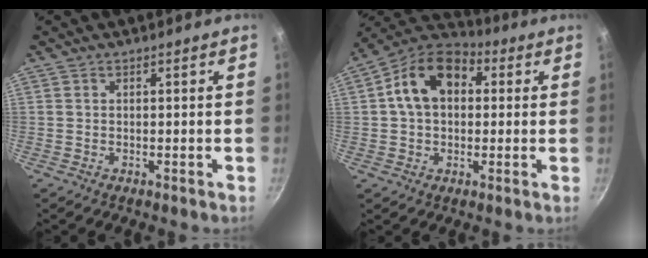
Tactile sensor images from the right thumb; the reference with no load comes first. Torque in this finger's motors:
{"motor_torque": [0.66, 2.89, 1.32, -0.03, 0.11]}